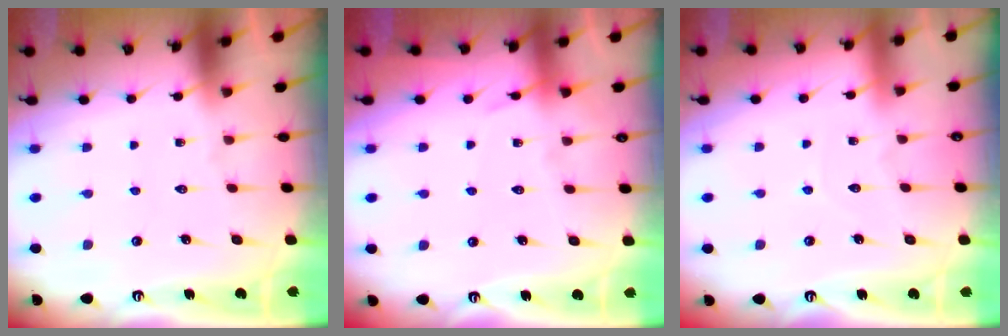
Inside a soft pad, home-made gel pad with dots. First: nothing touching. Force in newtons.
{"total": 4.5, "press": 4.5, "slide": 0.6}
{"total": 2.9, "press": 2.9, "slide": 0.3}